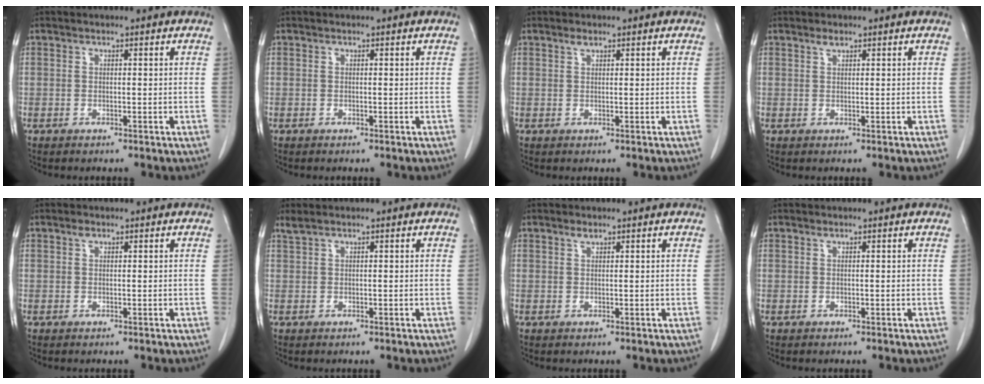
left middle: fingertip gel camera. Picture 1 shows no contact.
{"total": 0.0}
{"total": 0.7, "force": [0.6, 0.2, 0.4], "torque": [-0.013, 0.000, 0.012]}
{"total": 0.9, "force": [0.7, 0.2, 0.4], "torque": [-0.013, 0.000, 0.014]}
{"total": 0.6, "force": [0.4, 0.3, 0.3], "torque": [-0.007, 0.002, 0.006]}
{"total": 1.0, "force": [0.9, 0.0, 0.5], "torque": [-0.015, 0.012, 0.023]}
{"total": 0.7, "force": [0.6, 0.2, 0.3], "torque": [-0.011, -0.002, 0.012]}
{"total": 0.0}